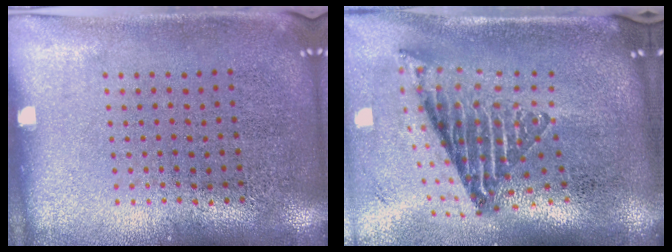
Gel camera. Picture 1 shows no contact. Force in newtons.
{"total": 2.3, "press": 1.5, "slide": 1.7}